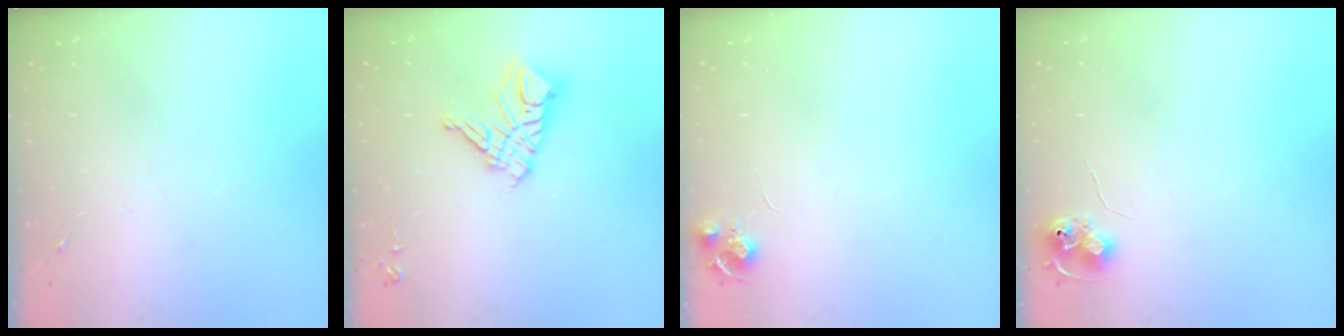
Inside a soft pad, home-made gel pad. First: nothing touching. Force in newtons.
{"total": 12.6, "press": 12.5, "slide": 1.3}
{"total": 6.8, "press": 6.7, "slide": 0.9}
{"total": 7.9, "press": 7.8, "slide": 0.9}